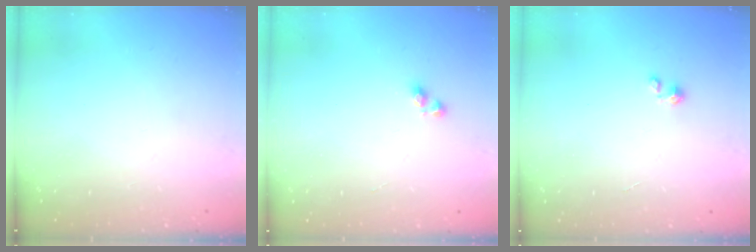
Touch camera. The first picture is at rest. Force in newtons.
{"total": 3.2, "press": 3.2, "slide": 0.3}
{"total": 0.0}